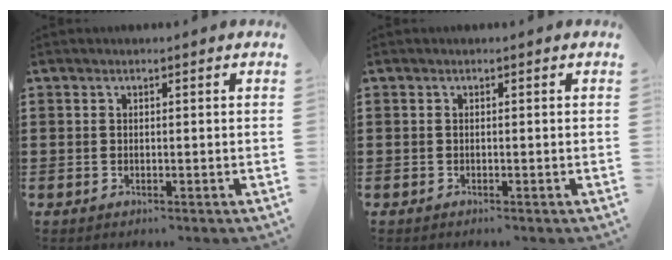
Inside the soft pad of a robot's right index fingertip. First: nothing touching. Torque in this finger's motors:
{"motor_torque": [-0.98, 0.98, 0.00, 0.00]}